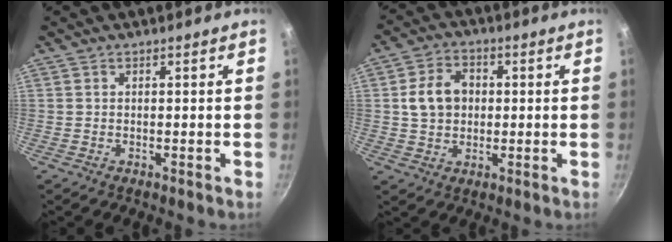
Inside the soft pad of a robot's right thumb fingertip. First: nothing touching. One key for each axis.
{"total": 8.3, "fx": 0.9, "fy": 6.5, "fz": 5.1, "tx": -0.075, "ty": 0.011, "tz": 0.012}